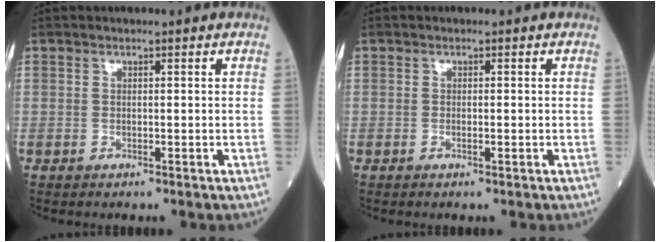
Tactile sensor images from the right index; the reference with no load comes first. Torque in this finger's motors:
{"motor_torque": [-0.13, -0.04, -0.04, -0.01]}